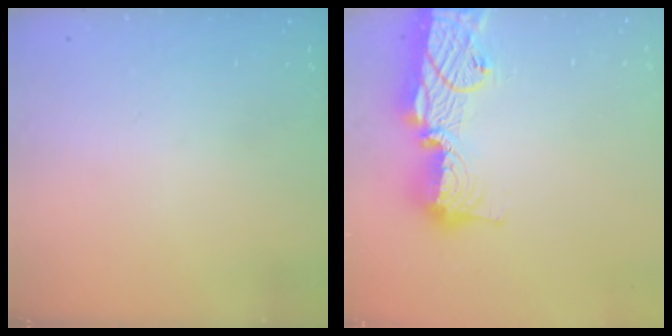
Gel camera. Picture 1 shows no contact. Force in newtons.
{"total": 17.5, "press": 17.4, "slide": 1.3}